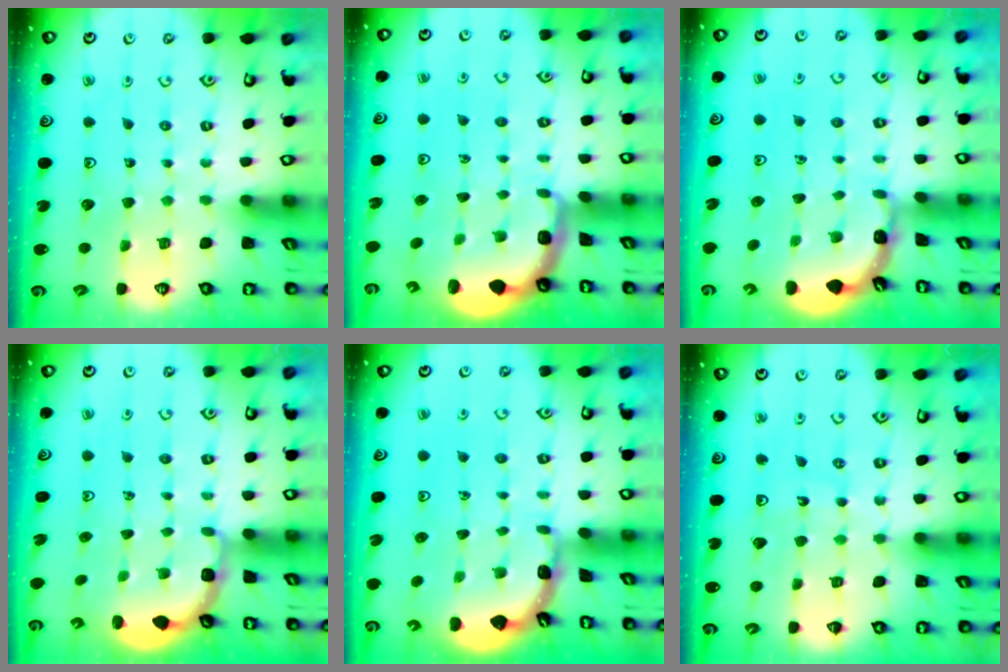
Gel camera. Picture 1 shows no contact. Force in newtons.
{"total": 2.1, "press": 1.9, "slide": 0.8}
{"total": 1.8, "press": 1.7, "slide": 0.0}
{"total": 2.9, "press": 2.5, "slide": 1.4}
{"total": 1.8, "press": 1.8, "slide": 0.2}
{"total": 5.6, "press": 5.1, "slide": 2.4}